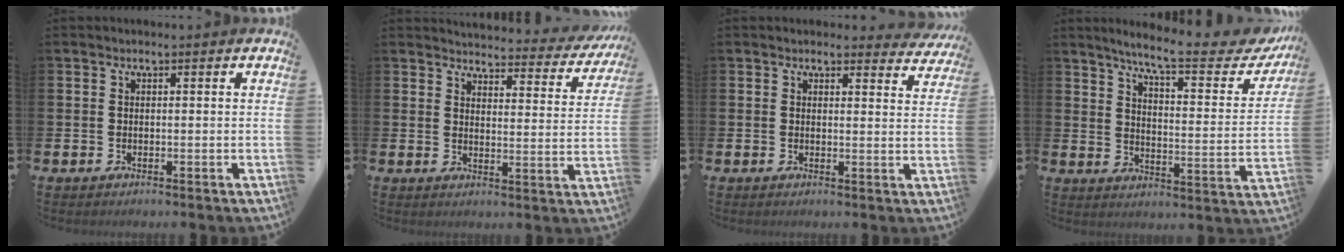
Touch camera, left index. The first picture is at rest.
{"total": 3.3, "force": [3.2, 0.8, 0.6], "torque": [-0.015, -0.030, 0.047]}
{"total": 2.2, "force": [2.1, 0.6, 0.1], "torque": [0.001, -0.010, 0.037]}
{"total": 8.3, "force": [7.1, 0.8, 4.3], "torque": [-0.098, -0.048, 0.111]}